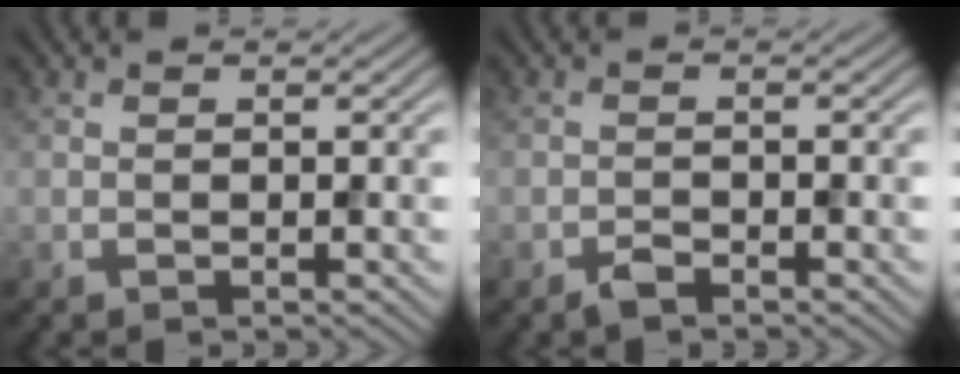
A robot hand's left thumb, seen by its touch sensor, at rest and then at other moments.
{"total": 1.4, "force": [-1.1, 0.5, 0.7], "torque": [-0.011, 0.000, -0.024]}